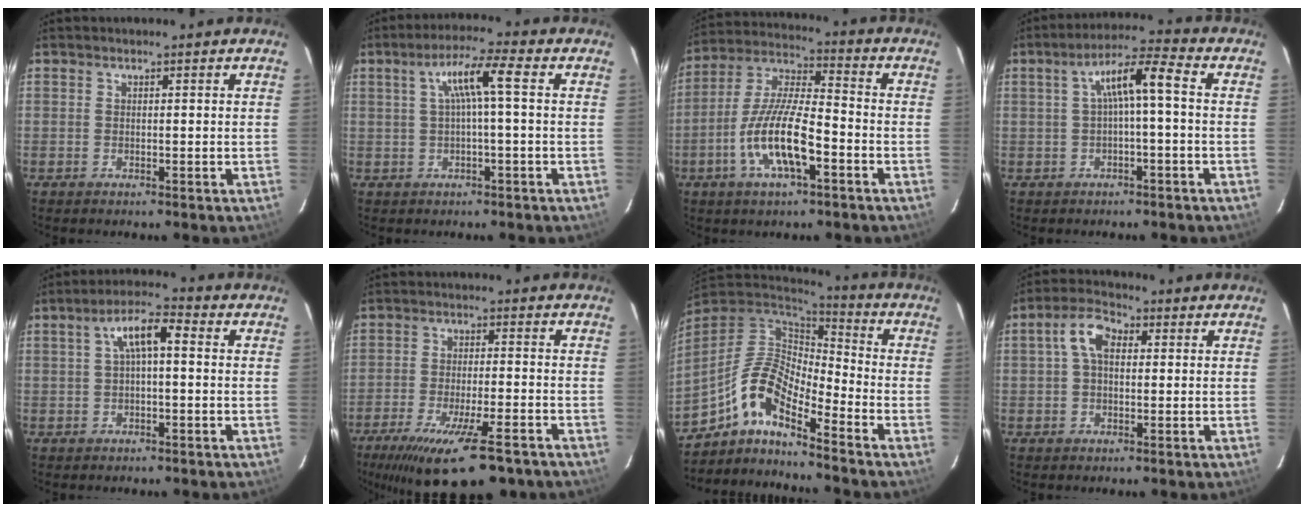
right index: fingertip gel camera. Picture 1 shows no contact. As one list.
[{"total": 6.2, "force": [0.7, 0.1, 6.2], "torque": [-0.115, 0.013, 0.017]}, {"total": 13.1, "force": [-5.3, 3.5, 11.4], "torque": [-0.237, -0.003, -0.104]}, {"total": 6.7, "force": [-0.2, 0.8, 6.7], "torque": [-0.130, 0.022, 0.003]}, {"total": 6.1, "force": [0.7, 1.9, 5.7], "torque": [-0.108, 0.020, 0.015]}, {"total": 17.1, "force": [-11.9, 4.2, 11.6], "torque": [-0.221, -0.049, -0.187]}, {"total": 11.1, "force": [-7.6, 2.8, 7.5], "torque": [-0.149, 0.010, -0.160]}, {"total": 5.9, "force": [1.0, 3.6, 4.5], "torque": [-0.089, 0.023, 0.017]}]